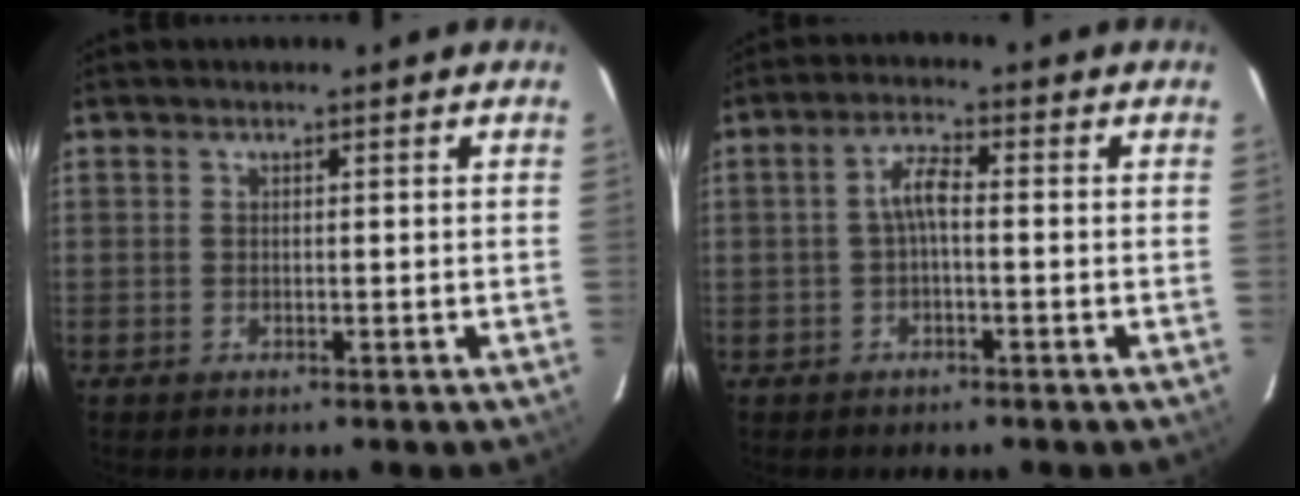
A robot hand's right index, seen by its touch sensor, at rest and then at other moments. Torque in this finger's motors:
{"motor_torque": [0.67, 0.26, 0.35, 0.08]}